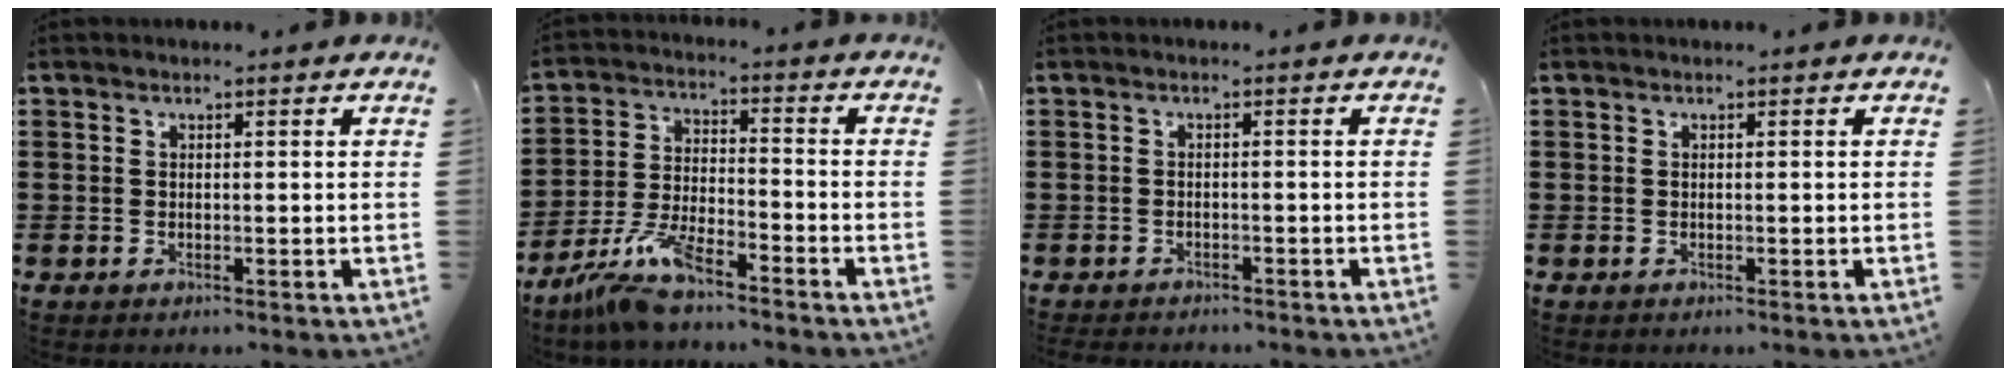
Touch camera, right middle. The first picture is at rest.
{"total": 8.0, "force": [-6.6, 1.4, 4.2], "torque": [-0.096, -0.002, -0.130]}
{"total": 1.1, "force": [-1.1, 0.1, 0.0], "torque": [-0.005, 0.001, -0.025]}
{"total": 0.0}